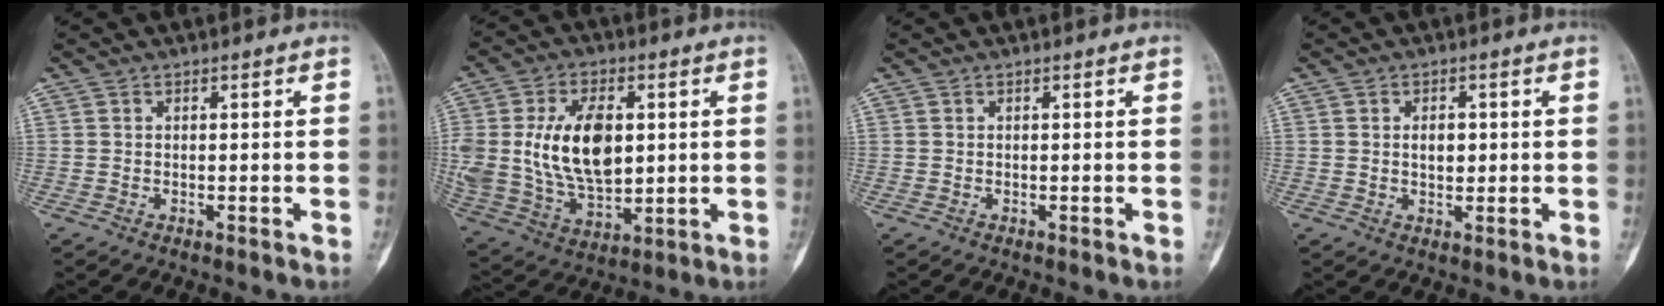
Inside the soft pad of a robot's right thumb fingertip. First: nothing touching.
{"total": 18.7, "force": [2.6, 11.2, 14.7], "torque": [-0.267, -0.011, 0.060]}
{"total": 0.0}
{"total": 3.1, "force": [0.5, 2.0, 2.4], "torque": [-0.027, -0.001, 0.009]}